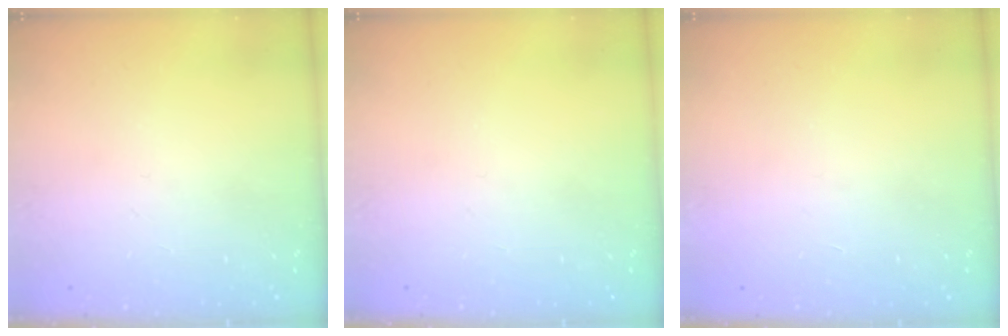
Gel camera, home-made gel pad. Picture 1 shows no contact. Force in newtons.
{"total": 0.0}
{"total": 1.6, "press": 1.6, "slide": 0.1}